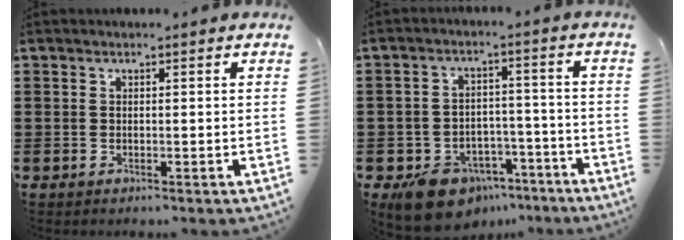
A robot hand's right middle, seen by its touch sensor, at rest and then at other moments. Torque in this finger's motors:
{"motor_torque": [0.71, 0.00, 0.20, 0.06]}